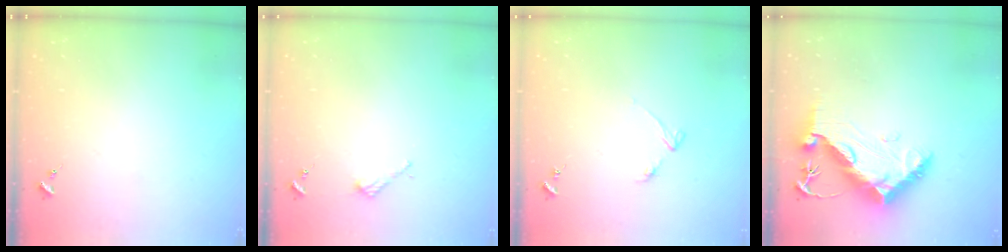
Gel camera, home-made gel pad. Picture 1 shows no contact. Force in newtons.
{"total": 2.2, "press": 2.2, "slide": 0.2}
{"total": 3.4, "press": 3.4, "slide": 0.4}
{"total": 14.8, "press": 14.7, "slide": 1.3}